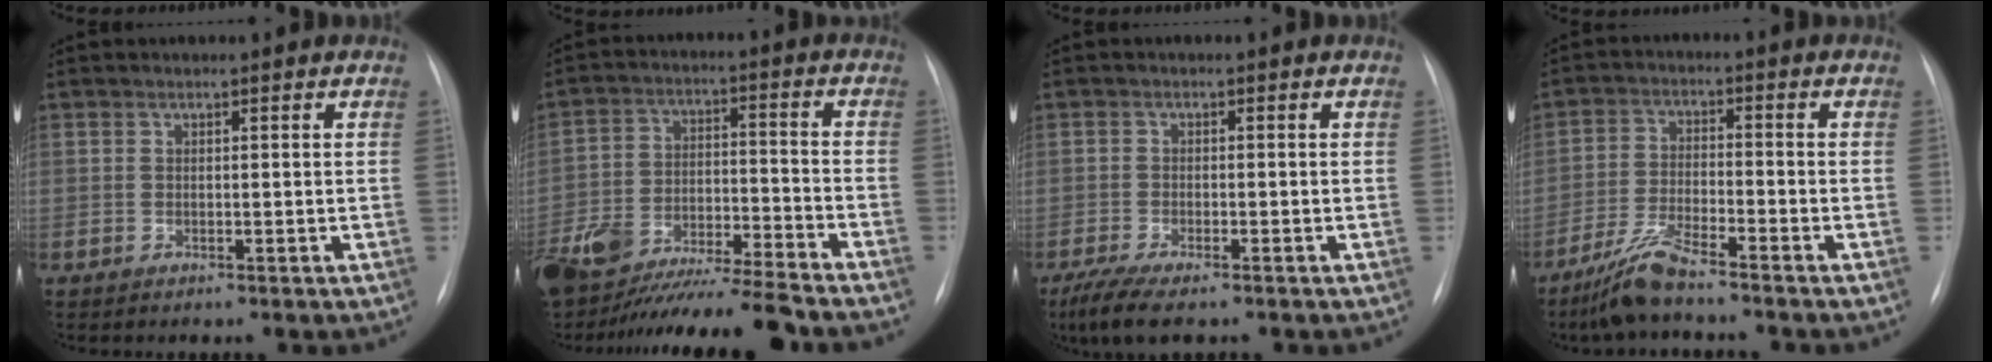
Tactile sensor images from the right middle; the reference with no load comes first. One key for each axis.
{"total": 19.5, "fx": -17.5, "fy": 0.7, "fz": 8.5, "tx": -0.169, "ty": -0.025, "tz": -0.293}
{"total": 6.1, "fx": -4.4, "fy": 1.2, "fz": 4.0, "tx": -0.081, "ty": -0.018, "tz": -0.073}
{"total": 6.5, "fx": -5.4, "fy": 0.1, "fz": 3.5, "tx": -0.086, "ty": -0.023, "tz": -0.111}